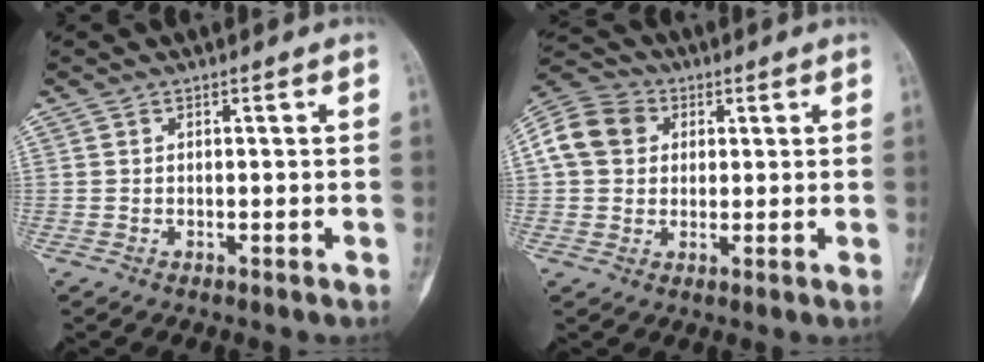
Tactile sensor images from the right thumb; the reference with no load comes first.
{"total": 10.5, "force": [2.4, 8.7, 5.4], "torque": [-0.093, 0.016, 0.033]}